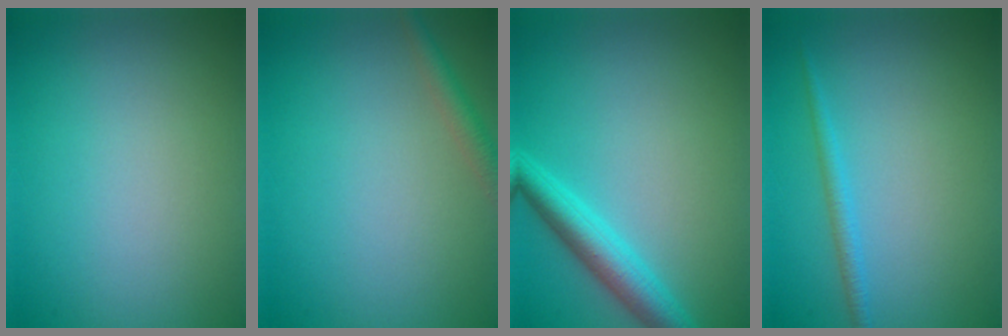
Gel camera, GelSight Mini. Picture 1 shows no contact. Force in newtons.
{"total": 1.9, "press": 1.9, "slide": 0.0}
{"total": 3.9, "press": 3.9, "slide": 0.2}
{"total": 1.4, "press": 1.4, "slide": 0.1}